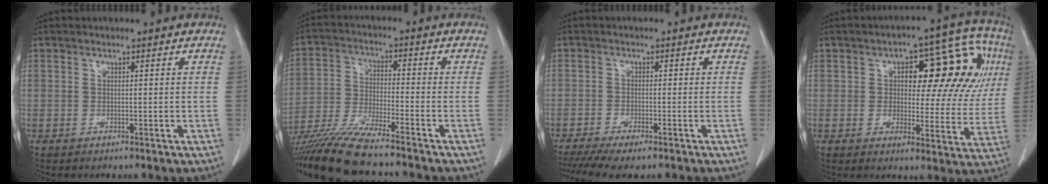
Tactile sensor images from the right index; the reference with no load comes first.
{"total": 13.3, "force": [-11.5, -0.1, 6.7], "torque": [-0.120, -0.029, -0.207]}
{"total": 9.0, "force": [-7.2, 1.7, 5.2], "torque": [-0.076, -0.011, -0.112]}
{"total": 16.3, "force": [4.2, 6.8, 14.2], "torque": [-0.169, 0.041, 0.052]}